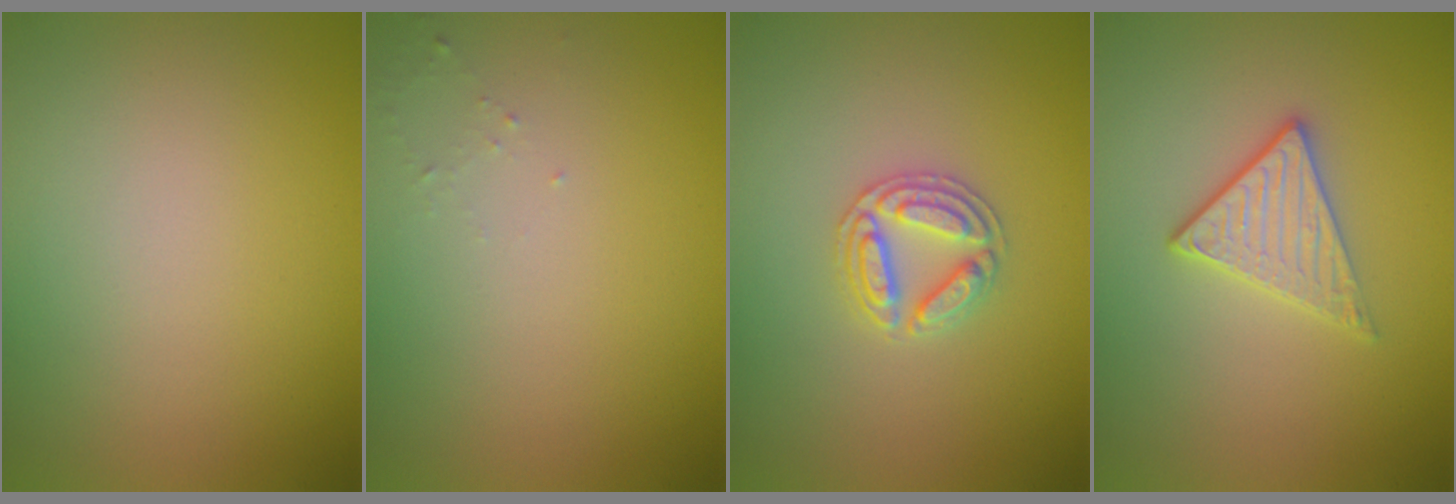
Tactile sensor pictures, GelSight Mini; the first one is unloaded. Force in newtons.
{"total": 0.7, "press": 0.6, "slide": 0.2}
{"total": 2.8, "press": 2.7, "slide": 0.5}
{"total": 2.8, "press": 2.5, "slide": 1.2}